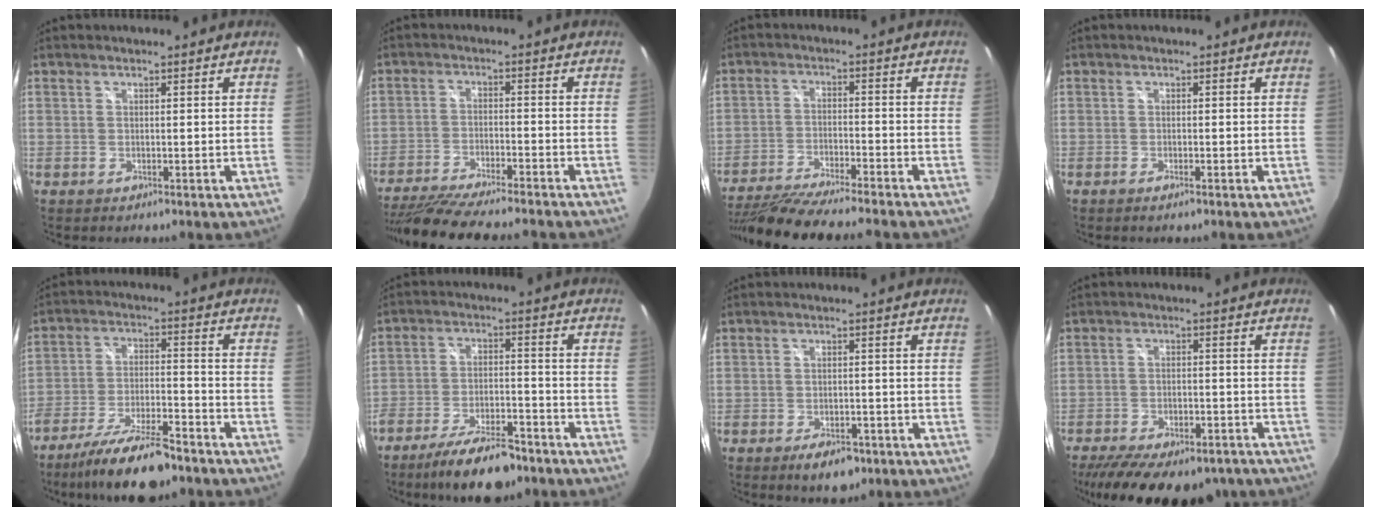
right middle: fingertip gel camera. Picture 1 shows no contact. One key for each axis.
{"total": 17.8, "fx": -15.5, "fy": 2.3, "fz": 8.5, "tx": -0.168, "ty": -0.031, "tz": -0.244}
{"total": 17.4, "fx": -15.2, "fy": 0.9, "fz": 8.3, "tx": -0.167, "ty": -0.032, "tz": -0.250}
{"total": 1.4, "fx": -1.0, "fy": 0.1, "fz": 1.0, "tx": -0.020, "ty": -0.003, "tz": -0.020}
{"total": 15.0, "fx": -12.0, "fy": 3.5, "fz": 8.3, "tx": -0.167, "ty": -0.020, "tz": -0.201}
{"total": 14.0, "fx": -10.9, "fy": 4.5, "fz": 7.5, "tx": -0.151, "ty": -0.014, "tz": -0.177}
{"total": 6.2, "fx": -4.1, "fy": 2.8, "fz": 3.6, "tx": -0.076, "ty": -0.006, "tz": -0.059}
{"total": 20.8, "fx": -15.7, "fy": 8.3, "fz": 10.8, "tx": -0.218, "ty": -0.036, "tz": -0.214}